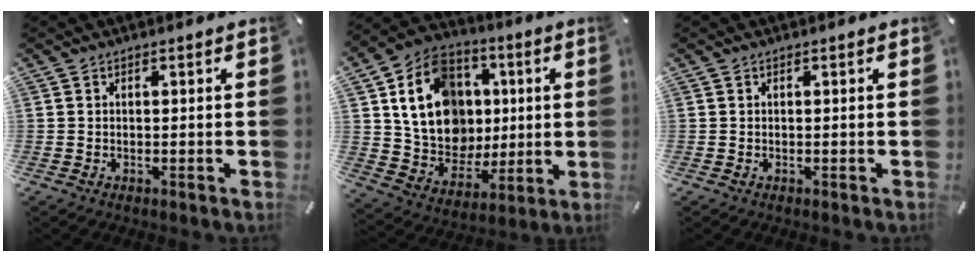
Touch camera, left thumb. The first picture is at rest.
{"total": 18.7, "force": [3.5, 15.8, 9.4], "torque": [-0.161, 0.005, 0.078]}
{"total": 0.0}